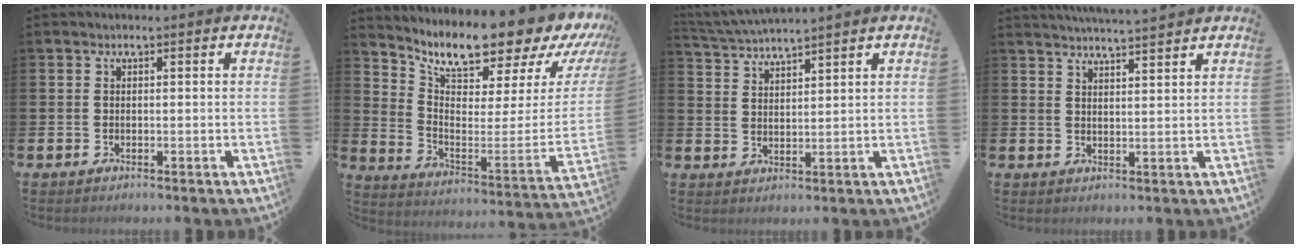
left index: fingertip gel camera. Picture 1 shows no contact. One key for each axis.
{"total": 10.1, "fx": 9.3, "fy": 2.5, "fz": 2.9, "tx": -0.063, "ty": -0.095, "tz": 0.149}
{"total": 3.9, "fx": 3.9, "fy": -0.5, "fz": 0.2, "tx": -0.018, "ty": -0.020, "tz": 0.069}
{"total": 3.8, "fx": 3.8, "fy": -0.6, "fz": 0.1, "tx": -0.003, "ty": -0.022, "tz": 0.067}